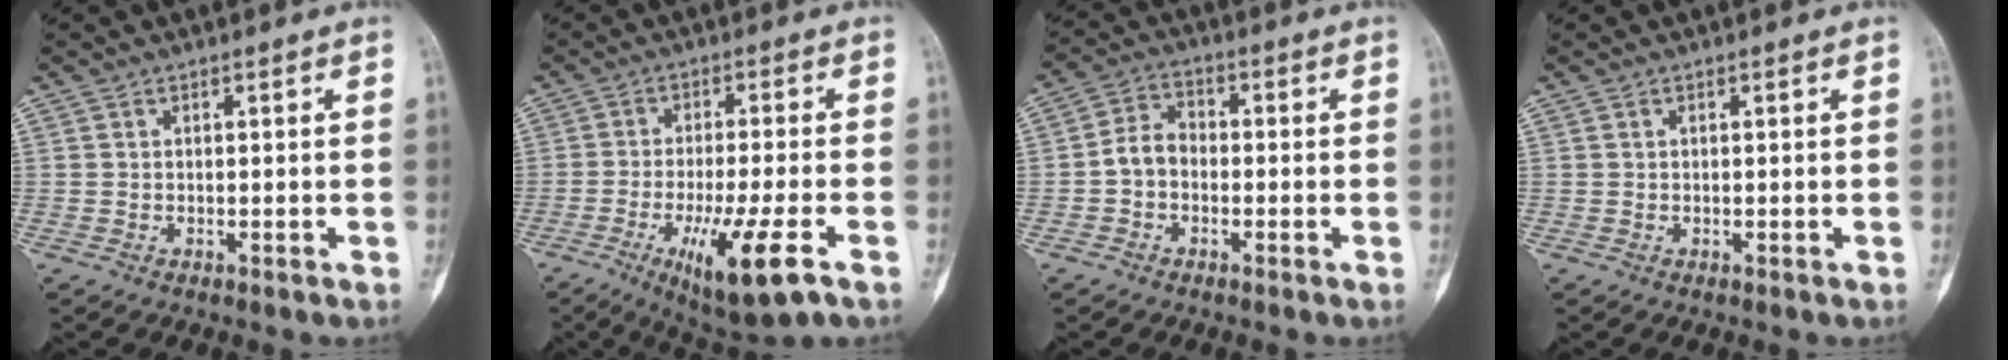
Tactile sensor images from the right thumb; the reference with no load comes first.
{"total": 12.5, "force": [-5.4, 2.0, 11.1], "torque": [-0.202, -0.006, -0.083]}
{"total": 5.3, "force": [-1.2, 4.0, 3.3], "torque": [-0.042, 0.022, -0.035]}
{"total": 0.0}